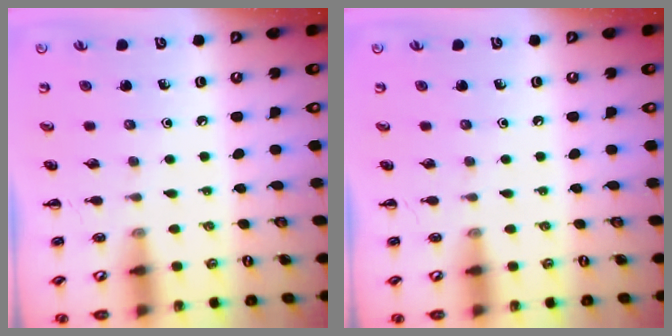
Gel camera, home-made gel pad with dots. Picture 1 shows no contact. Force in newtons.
{"total": 0.0}